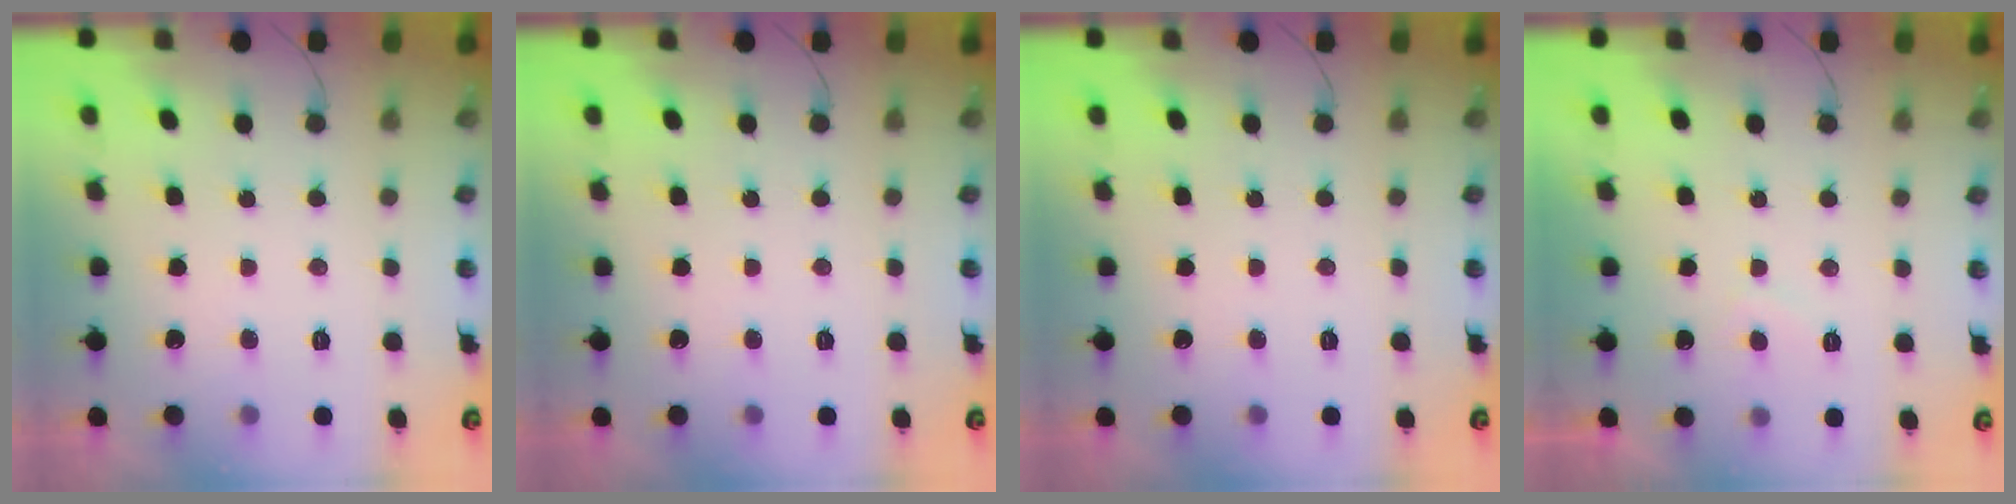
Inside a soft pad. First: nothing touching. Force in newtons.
{"total": 0.0}
{"total": 0.0}
{"total": 1.7, "press": 1.6, "slide": 0.7}